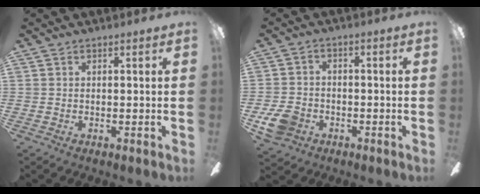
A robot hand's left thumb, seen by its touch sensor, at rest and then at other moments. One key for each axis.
{"total": 7.7, "fx": -3.8, "fy": 5.6, "fz": 3.6, "tx": -0.085, "ty": 0.025, "tz": -0.069}